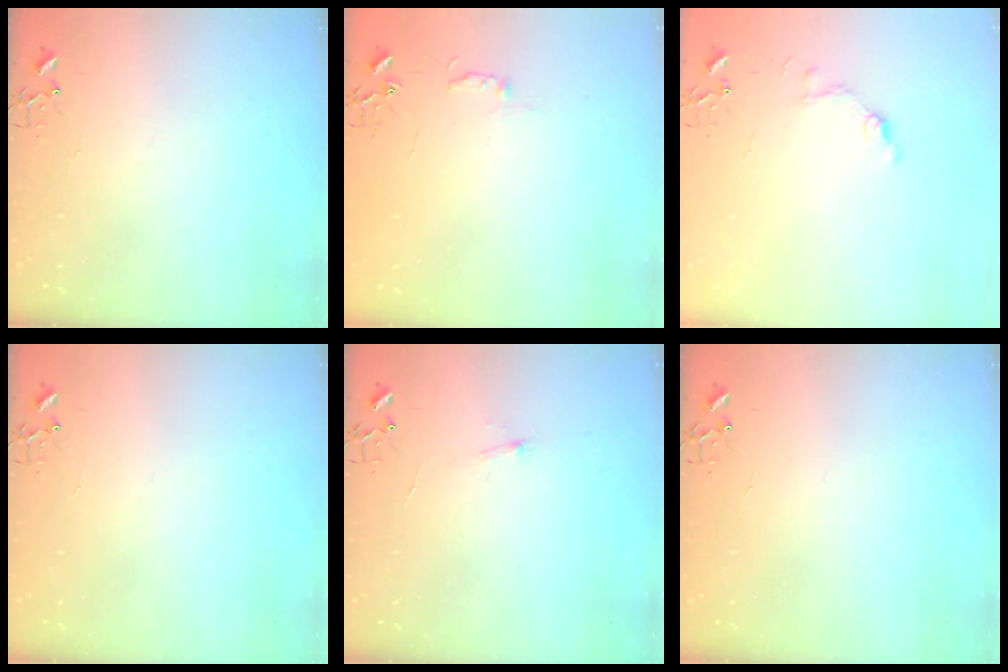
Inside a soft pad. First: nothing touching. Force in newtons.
{"total": 4.4, "press": 4.4, "slide": 0.6}
{"total": 7.9, "press": 7.9, "slide": 0.7}
{"total": 0.0}
{"total": 4.1, "press": 4.0, "slide": 0.6}
{"total": 0.0}